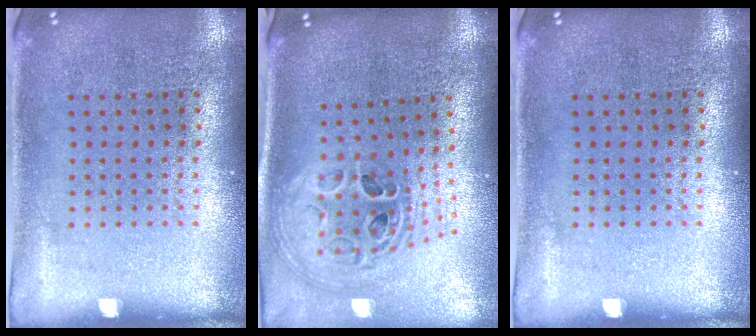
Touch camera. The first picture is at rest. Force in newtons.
{"total": 1.8, "press": 1.5, "slide": 1.0}
{"total": 0.0}